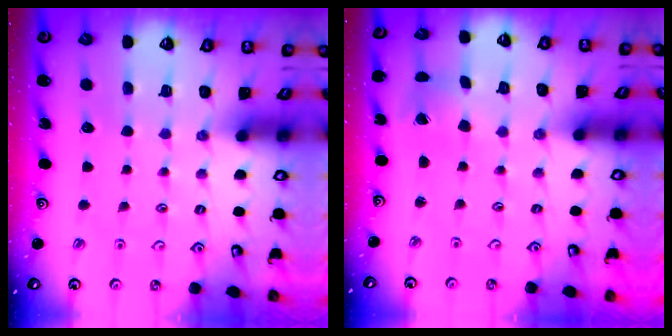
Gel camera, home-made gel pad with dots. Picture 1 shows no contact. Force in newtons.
{"total": 1.1, "press": 1.1, "slide": 0.2}